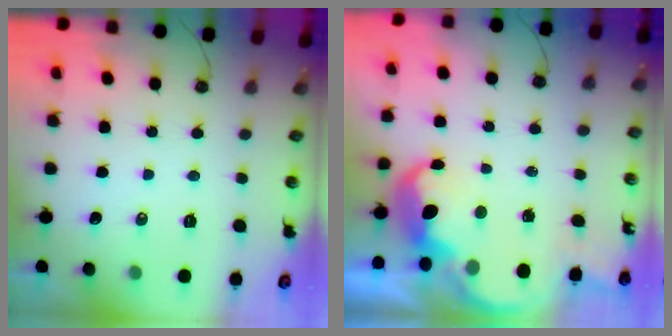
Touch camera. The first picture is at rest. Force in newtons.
{"total": 7.6, "press": 7.5, "slide": 0.6}